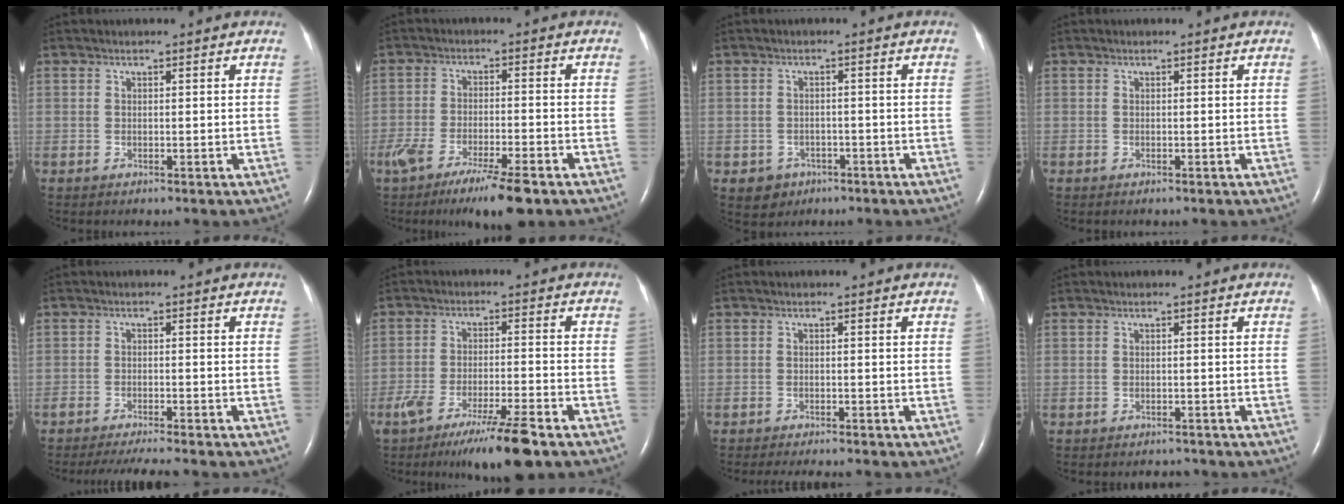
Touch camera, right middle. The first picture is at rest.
{"total": 10.5, "force": [-7.1, 1.3, 7.6], "torque": [-0.127, -0.024, -0.112]}
{"total": 3.4, "force": [-1.7, 2.9, 0.4], "torque": [-0.006, 0.010, -0.016]}
{"total": 0.0}
{"total": 6.4, "force": [-5.7, 0.1, 2.8], "torque": [-0.039, -0.016, -0.091]}
{"total": 10.2, "force": [-7.0, 0.1, 7.4], "torque": [-0.126, -0.027, -0.115]}
{"total": 5.6, "force": [-5.0, 0.8, 2.3], "torque": [-0.027, -0.007, -0.070]}
{"total": 1.8, "force": [-1.7, 0.6, 0.2], "torque": [-0.006, -0.005, -0.020]}